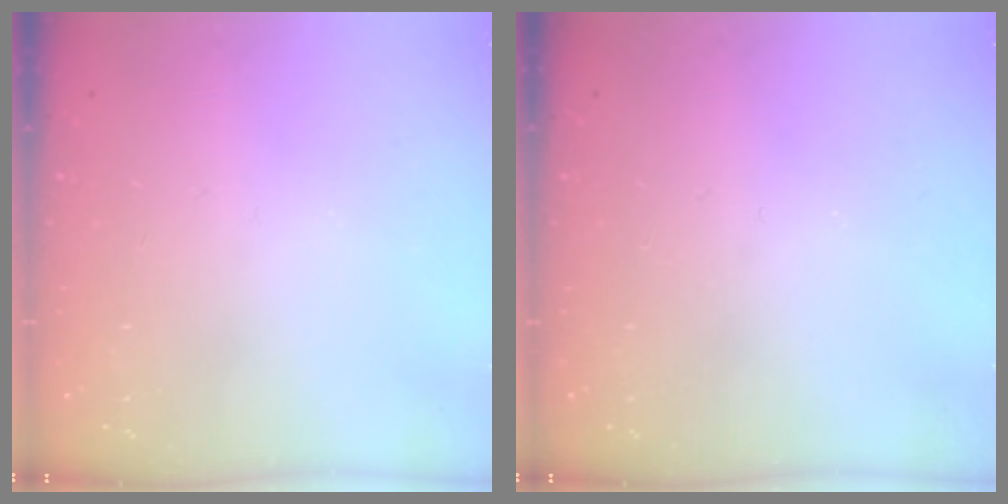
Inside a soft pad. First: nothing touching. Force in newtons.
{"total": 0.0}